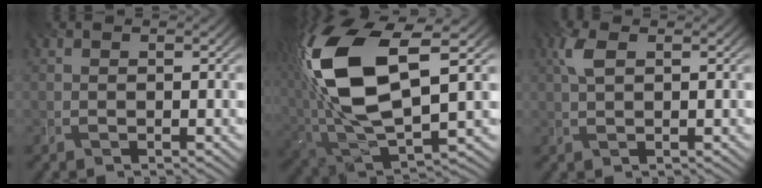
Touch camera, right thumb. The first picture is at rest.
{"total": 17.1, "force": [3.7, 8.3, 14.5], "torque": [-0.334, 0.008, 0.071]}
{"total": 2.7, "force": [1.0, 1.1, 2.3], "torque": [-0.059, 0.007, 0.020]}